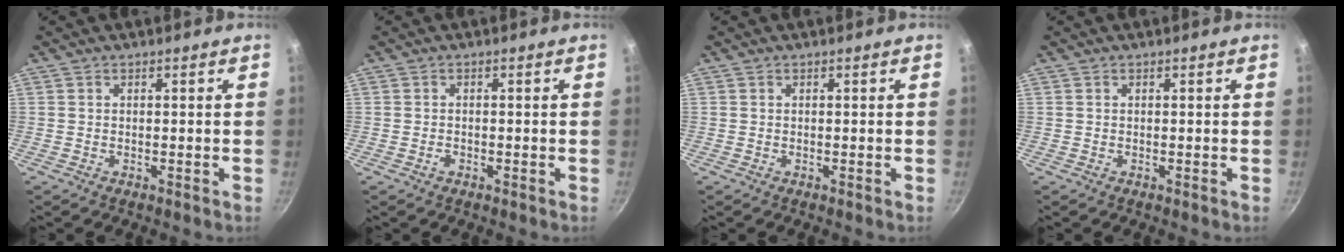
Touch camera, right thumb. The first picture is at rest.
{"total": 0.9, "force": [-0.5, 0.5, 0.5], "torque": [-0.011, 0.004, -0.011]}
{"total": 0.0}
{"total": 0.0}